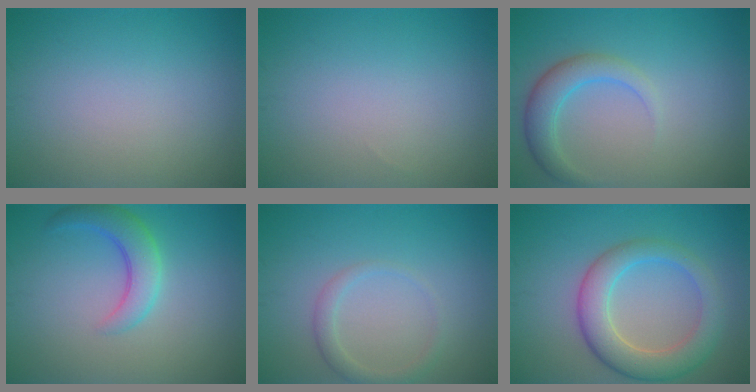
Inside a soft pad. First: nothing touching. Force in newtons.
{"total": 0.0}
{"total": 3.2, "press": 3.2, "slide": 0.0}
{"total": 3.6, "press": 3.6, "slide": 0.1}
{"total": 1.7, "press": 1.7, "slide": 0.1}
{"total": 5.8, "press": 5.8, "slide": 0.3}